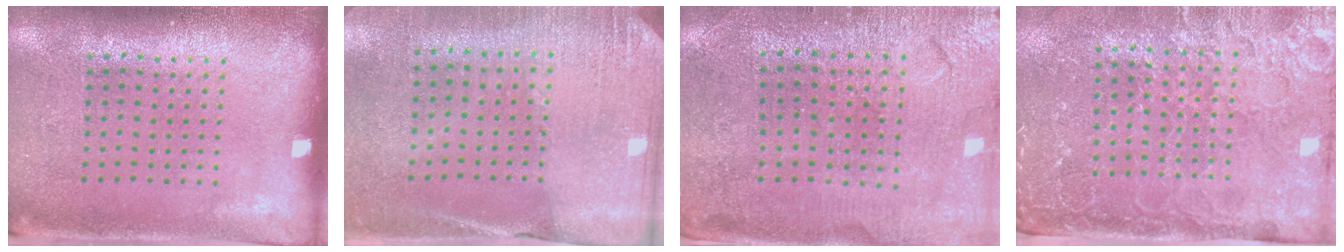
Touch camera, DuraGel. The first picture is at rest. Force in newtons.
{"total": 2.6, "press": 2.4, "slide": 1.1}
{"total": 1.5, "press": 1.5, "slide": 0.2}
{"total": 4.2, "press": 3.8, "slide": 1.8}